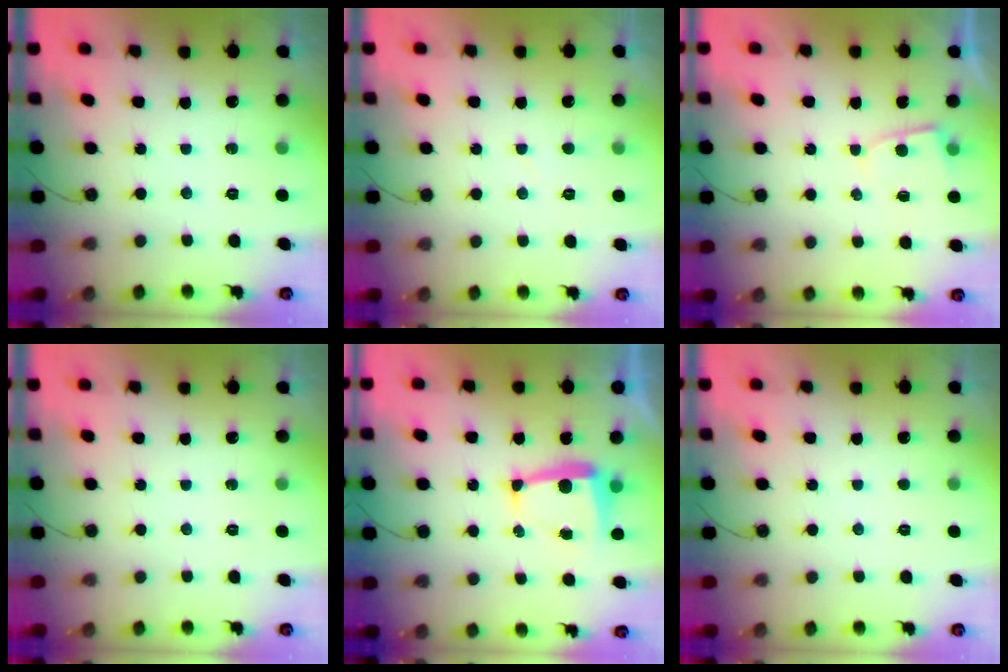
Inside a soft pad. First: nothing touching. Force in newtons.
{"total": 1.6, "press": 1.6, "slide": 0.2}
{"total": 3.2, "press": 3.2, "slide": 0.3}
{"total": 0.0}
{"total": 5.9, "press": 5.9, "slide": 0.2}
{"total": 1.6, "press": 1.6, "slide": 0.2}